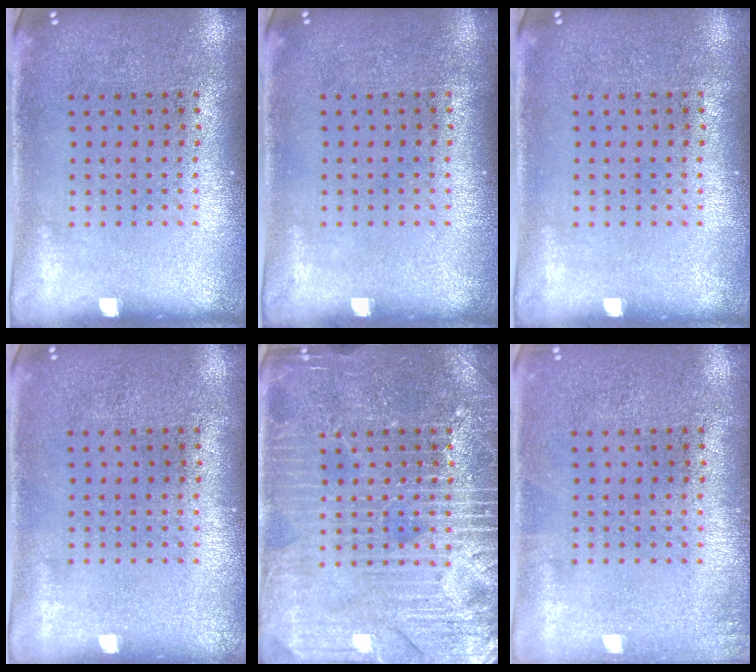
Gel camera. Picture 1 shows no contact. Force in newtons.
{"total": 0.0}
{"total": 0.0}
{"total": 0.0}
{"total": 4.0, "press": 4.0, "slide": 0.4}
{"total": 0.7, "press": 0.7, "slide": 0.1}